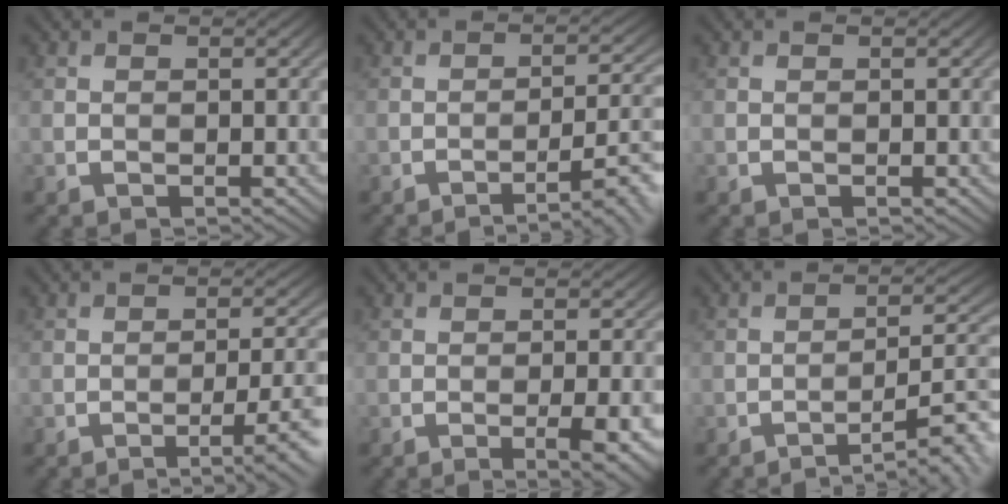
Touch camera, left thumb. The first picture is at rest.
{"total": 7.0, "force": [-3.9, 1.6, 5.6], "torque": [-0.081, 0.006, -0.056]}
{"total": 0.0}
{"total": 5.8, "force": [-2.5, 1.3, 5.0], "torque": [-0.077, 0.000, -0.034]}
{"total": 5.6, "force": [-2.3, 1.1, 5.0], "torque": [-0.075, 0.004, -0.025]}
{"total": 9.0, "force": [-5.6, 2.1, 6.8], "torque": [-0.097, 0.013, -0.080]}